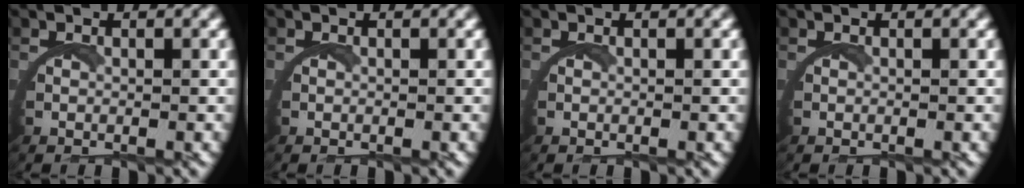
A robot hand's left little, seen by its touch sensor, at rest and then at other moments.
{"total": 0.0}
{"total": 0.0}
{"total": 0.0}